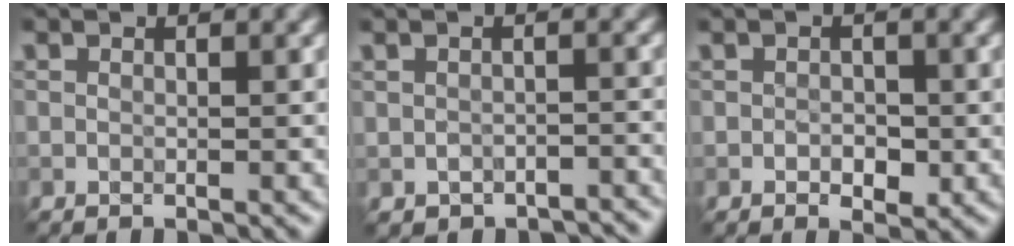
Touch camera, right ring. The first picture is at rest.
{"total": 2.5, "force": [-2.3, 1.0, 0.3], "torque": [-0.002, -0.006, -0.025]}
{"total": 1.3, "force": [-0.6, 0.9, 0.7], "torque": [-0.010, -0.001, -0.007]}